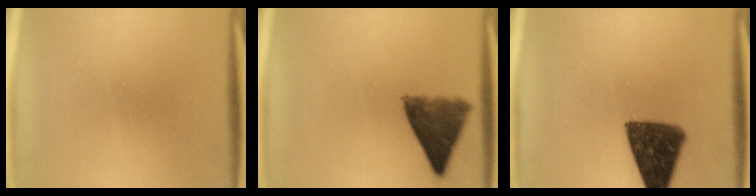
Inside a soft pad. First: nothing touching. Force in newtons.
{"total": 8.1}
{"total": 12.4}